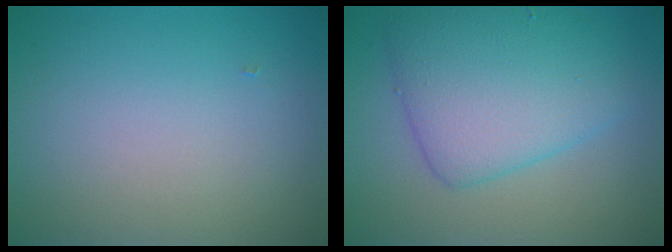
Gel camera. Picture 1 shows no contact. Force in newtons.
{"total": 6.7, "press": 6.7, "slide": 0.1}